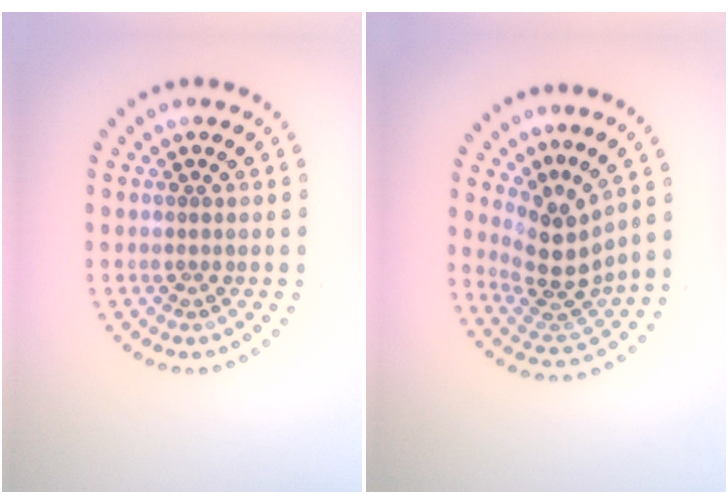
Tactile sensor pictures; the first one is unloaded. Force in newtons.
{"total": 4.0, "press": 2.8, "slide": 2.7}